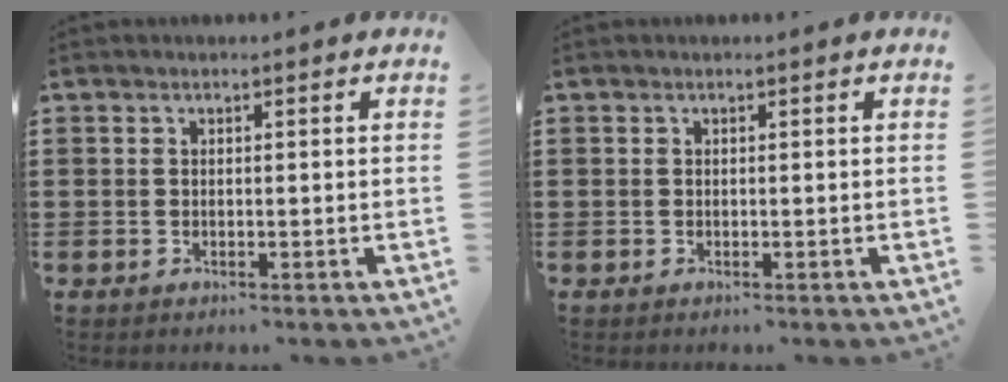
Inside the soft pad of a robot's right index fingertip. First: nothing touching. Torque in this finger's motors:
{"motor_torque": [-0.13, 0.12, 0.00, -0.01]}